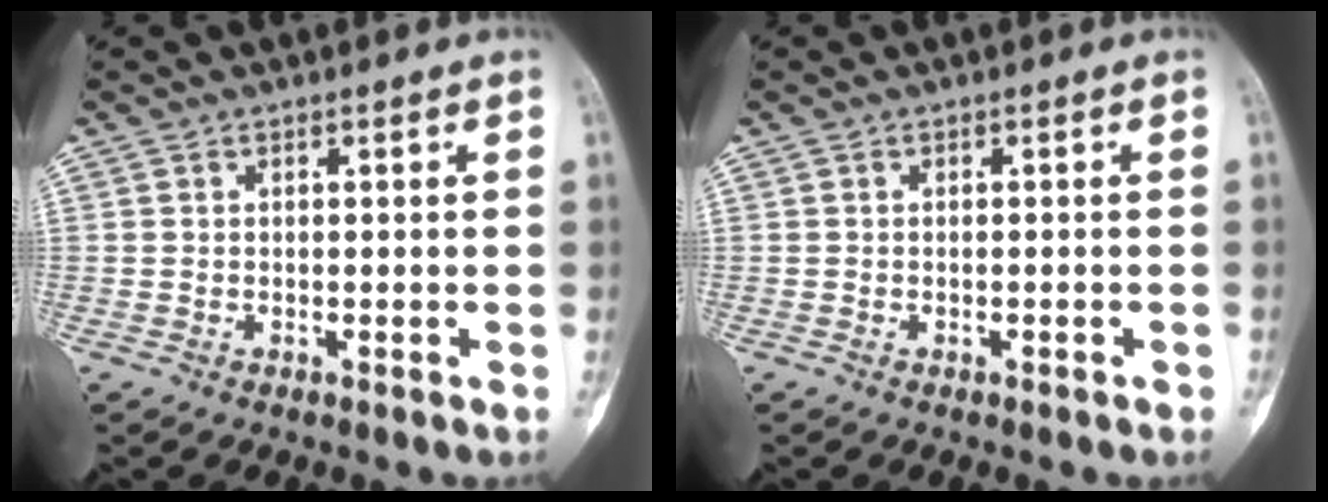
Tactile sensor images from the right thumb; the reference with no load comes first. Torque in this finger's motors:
{"motor_torque": [-0.17, -0.08, -0.19, 0.09, -0.06]}